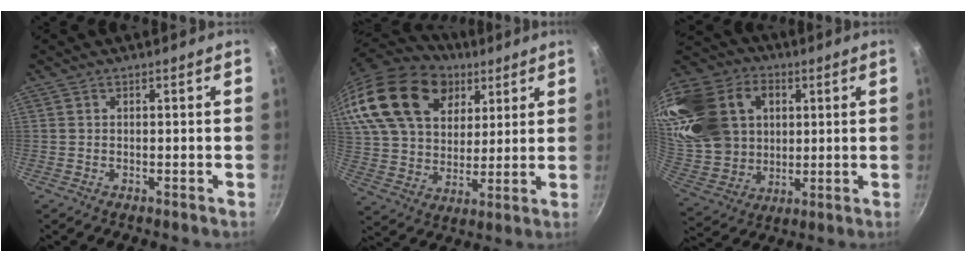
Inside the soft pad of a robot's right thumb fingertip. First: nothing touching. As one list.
[{"total": 27.1, "force": [13.7, 17.9, 15.1], "torque": [-0.288, -0.009, 0.252]}, {"total": 27.9, "force": [8.4, 21.2, 16.1], "torque": [-0.332, 0.007, 0.170]}]